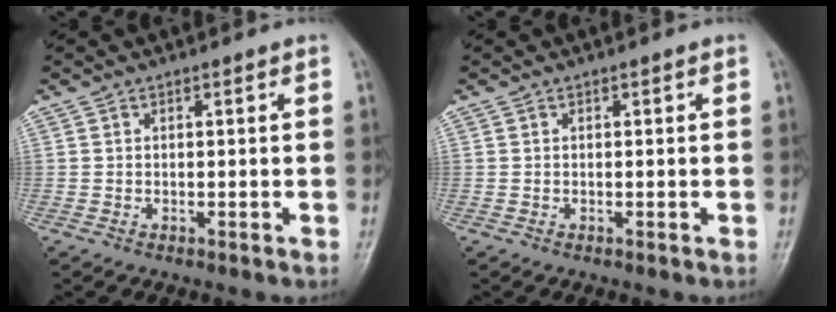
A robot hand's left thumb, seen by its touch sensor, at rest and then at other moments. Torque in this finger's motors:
{"motor_torque": [0.00, 0.00, 0.00, 0.00, 0.00]}